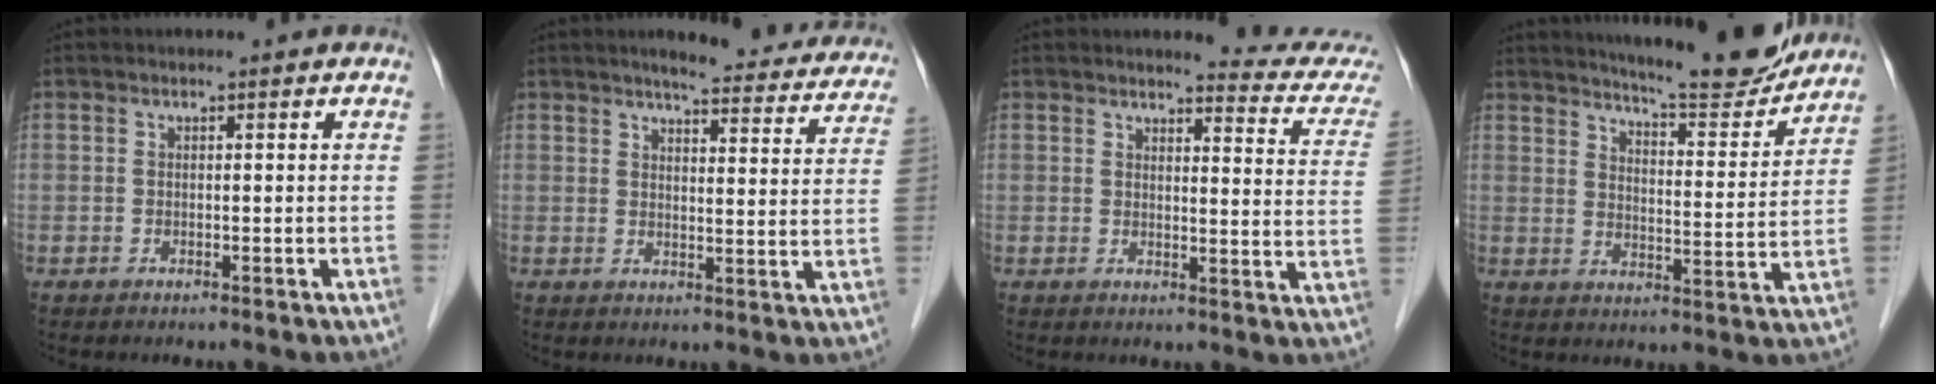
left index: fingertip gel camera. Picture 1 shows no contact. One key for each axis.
{"total": 16.3, "fx": 14.7, "fy": 2.9, "fz": 6.3, "tx": -0.054, "ty": -0.020, "tz": 0.158}
{"total": 10.0, "fx": 9.9, "fy": -0.1, "fz": 1.2, "tx": -0.004, "ty": -0.074, "tz": 0.091}
{"total": 14.3, "fx": 13.4, "fy": 1.1, "fz": 4.9, "tx": -0.074, "ty": -0.022, "tz": 0.180}